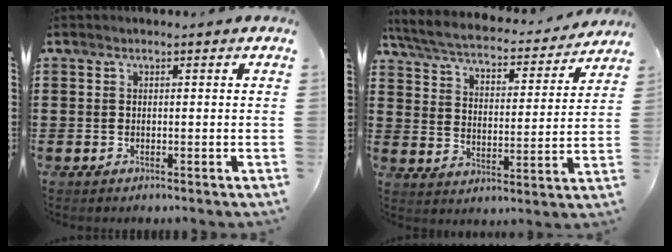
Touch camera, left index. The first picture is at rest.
{"total": 5.2, "force": [4.8, 0.5, 1.8], "torque": [-0.060, -0.033, 0.077]}